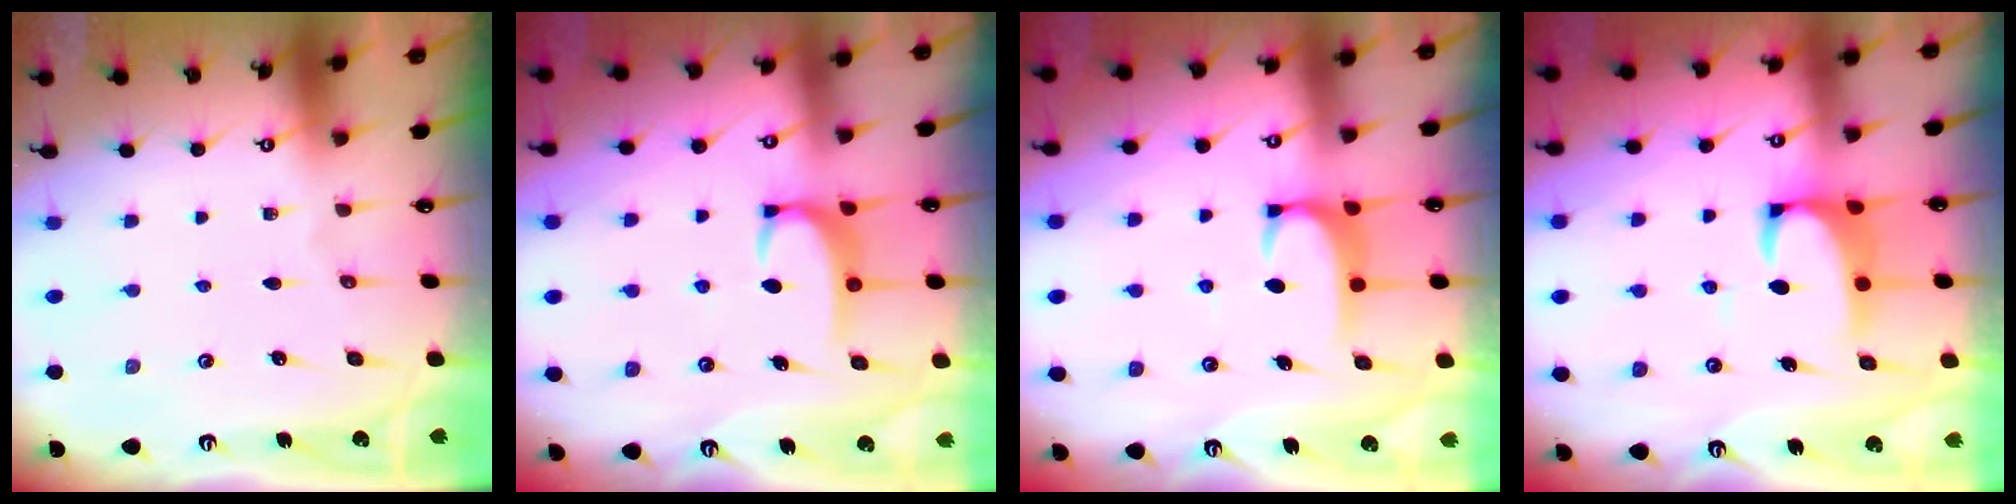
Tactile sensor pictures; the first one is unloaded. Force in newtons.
{"total": 3.4, "press": 3.3, "slide": 0.4}
{"total": 2.0, "press": 1.9, "slide": 0.6}
{"total": 3.0, "press": 2.8, "slide": 1.1}